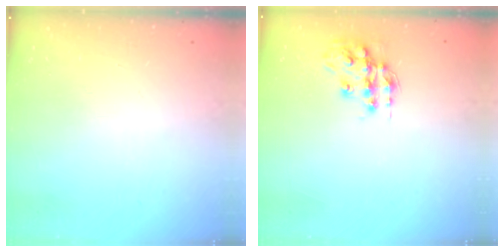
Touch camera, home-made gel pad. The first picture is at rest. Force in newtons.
{"total": 13.3, "press": 13.3, "slide": 0.8}